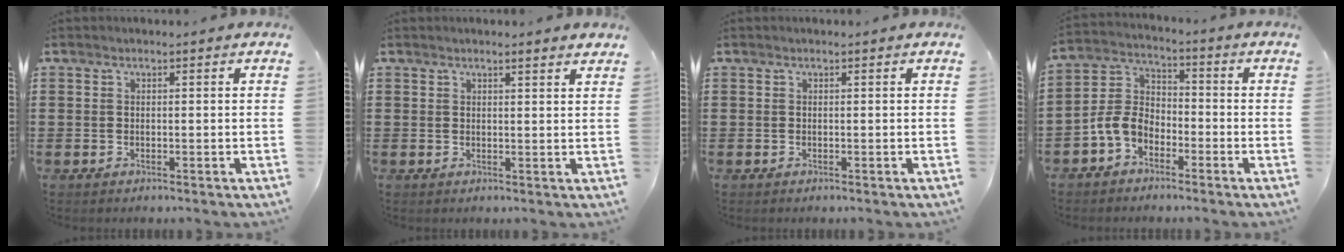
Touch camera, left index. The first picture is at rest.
{"total": 1.7, "force": [1.6, 0.0, 0.7], "torque": [-0.016, 0.001, 0.031]}
{"total": 0.0}
{"total": 5.6, "force": [-3.4, 3.7, 2.6], "torque": [-0.081, 0.003, -0.078]}